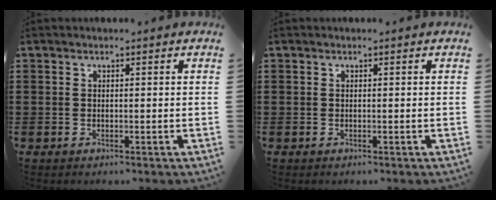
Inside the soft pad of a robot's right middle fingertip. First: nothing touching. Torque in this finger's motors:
{"motor_torque": [-1.11, 1.03, -0.02, -0.01]}